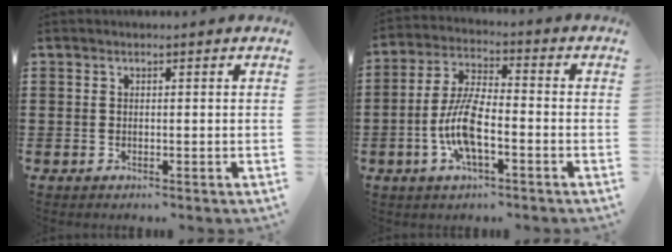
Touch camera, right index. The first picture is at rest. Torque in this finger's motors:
{"motor_torque": [1.23, 0.91, 0.38, 0.21]}